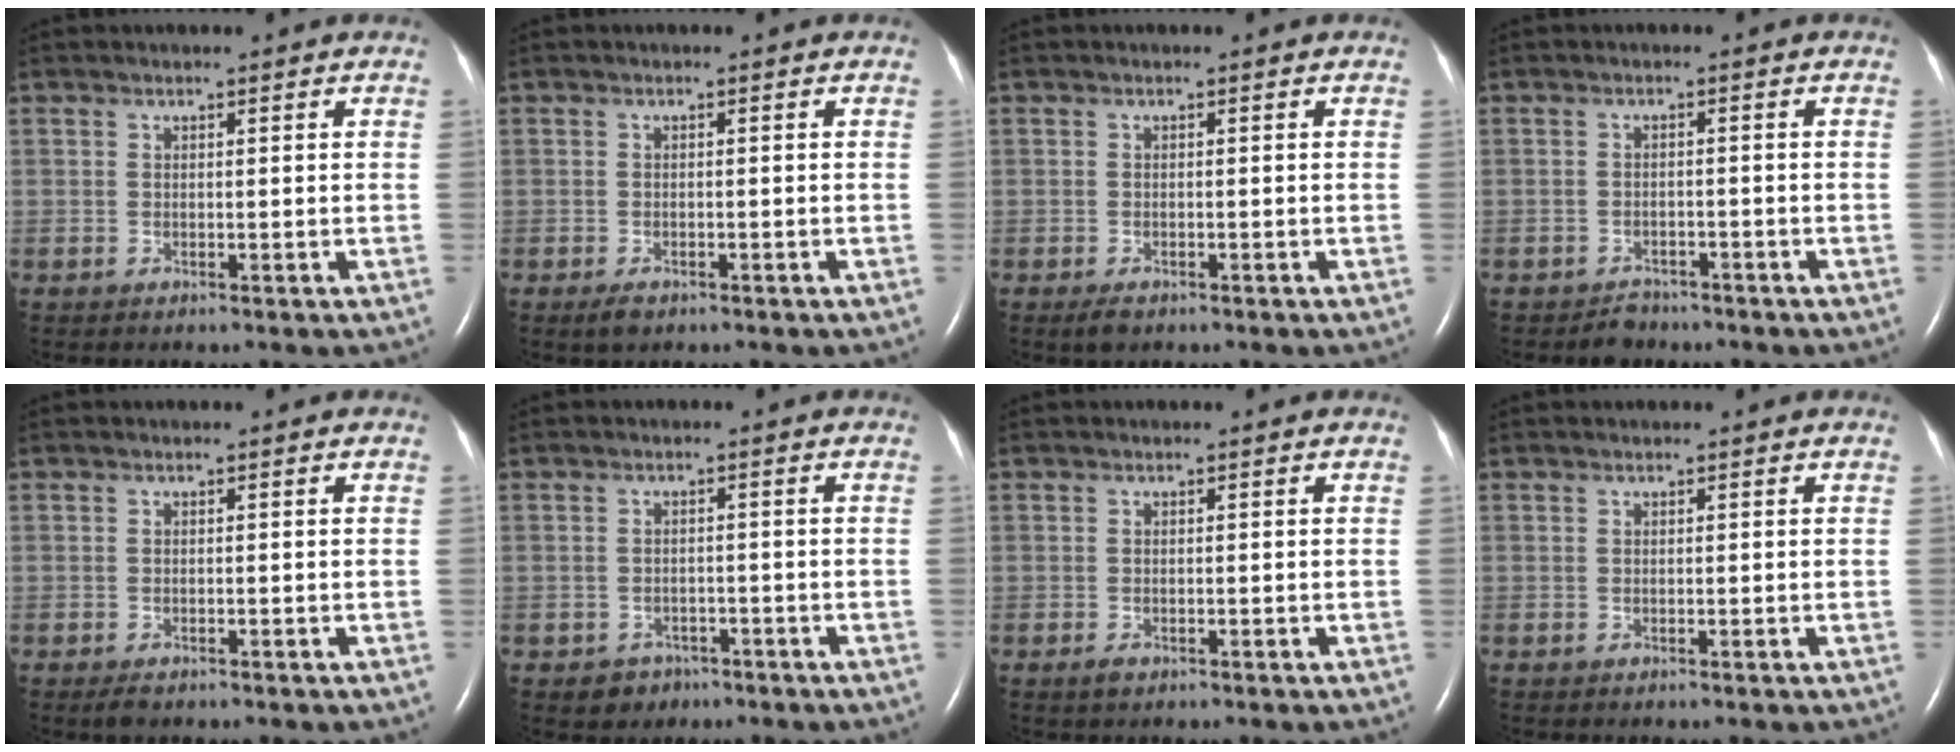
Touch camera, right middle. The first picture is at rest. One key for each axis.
{"total": 1.7, "fx": -1.1, "fy": 0.8, "fz": 1.0, "tx": -0.024, "ty": -0.002, "tz": -0.014}
{"total": 1.7, "fx": -1.1, "fy": 0.8, "fz": 1.0, "tx": -0.025, "ty": -0.003, "tz": -0.015}
{"total": 2.4, "fx": -2.0, "fy": 1.3, "fz": 0.0, "tx": -0.009, "ty": 0.002, "tz": -0.030}
{"total": 1.4, "fx": -1.0, "fy": 0.6, "fz": 0.8, "tx": -0.019, "ty": -0.002, "tz": -0.013}
{"total": 2.9, "fx": -1.7, "fy": 2.4, "fz": 0.2, "tx": -0.006, "ty": 0.011, "tz": -0.019}
{"total": 1.0, "fx": -0.7, "fy": 0.5, "fz": 0.6, "tx": -0.016, "ty": -0.001, "tz": -0.009}
{"total": 0.0}